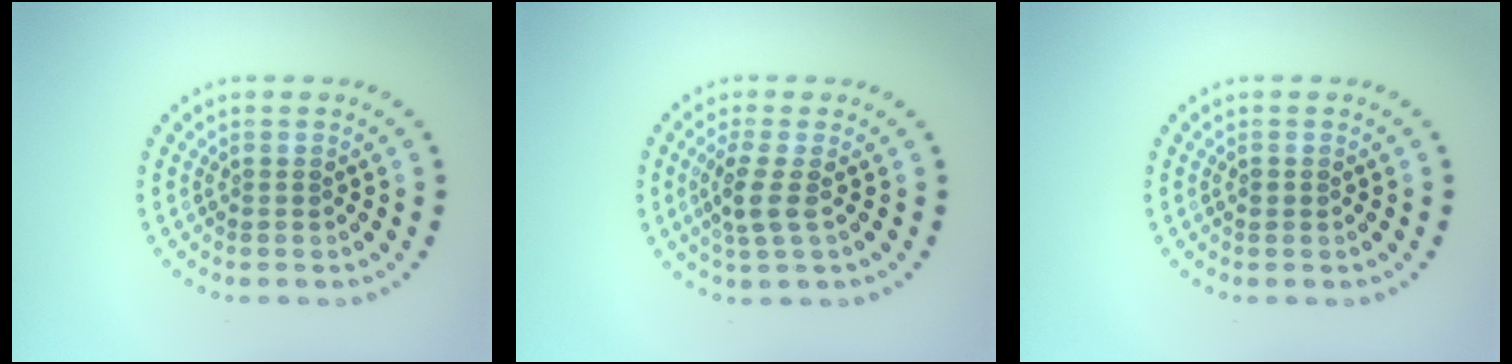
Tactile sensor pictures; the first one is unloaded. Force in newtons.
{"total": 2.5, "press": 2.0, "slide": 1.4}
{"total": 0.6, "press": 0.6, "slide": 0.2}